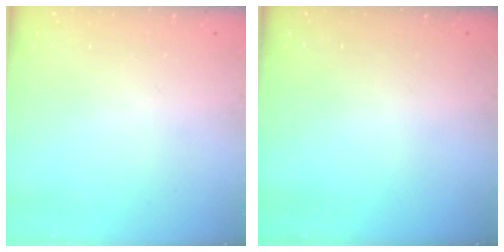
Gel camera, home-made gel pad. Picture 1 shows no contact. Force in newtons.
{"total": 0.0}